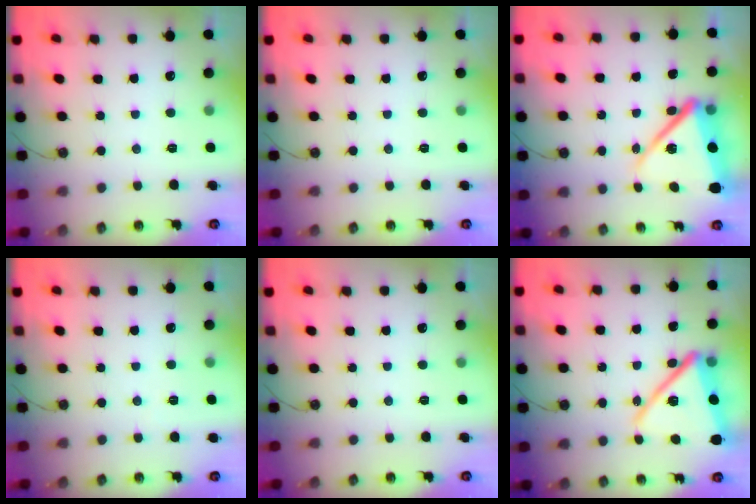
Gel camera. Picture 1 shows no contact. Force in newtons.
{"total": 0.0}
{"total": 16.2, "press": 16.1, "slide": 1.9}
{"total": 2.1, "press": 1.8, "slide": 1.2}
{"total": 0.0}
{"total": 18.8, "press": 18.7, "slide": 1.5}